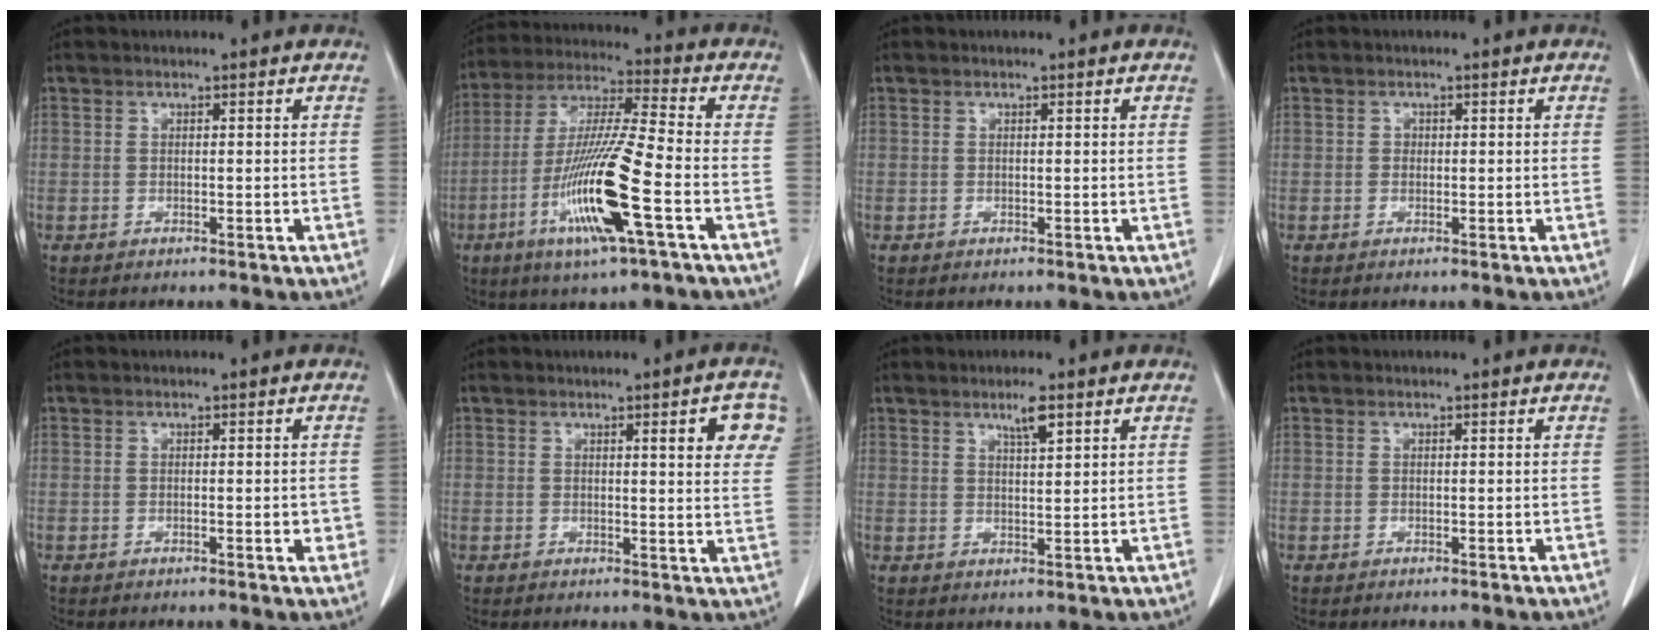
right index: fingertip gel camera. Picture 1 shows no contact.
{"total": 16.0, "force": [-5.6, 0.2, 15.0], "torque": [-0.306, -0.020, -0.109]}
{"total": 0.0}
{"total": 0.6, "force": [0.0, 0.5, 0.2], "torque": [0.001, 0.003, 0.001]}
{"total": 1.7, "force": [-0.3, 0.6, 1.6], "torque": [-0.019, 0.000, -0.003]}
{"total": 6.4, "force": [2.7, 1.0, 5.7], "torque": [-0.060, -0.003, 0.026]}
{"total": 3.1, "force": [2.0, 0.2, 2.4], "torque": [-0.045, -0.002, 0.036]}
{"total": 0.0}